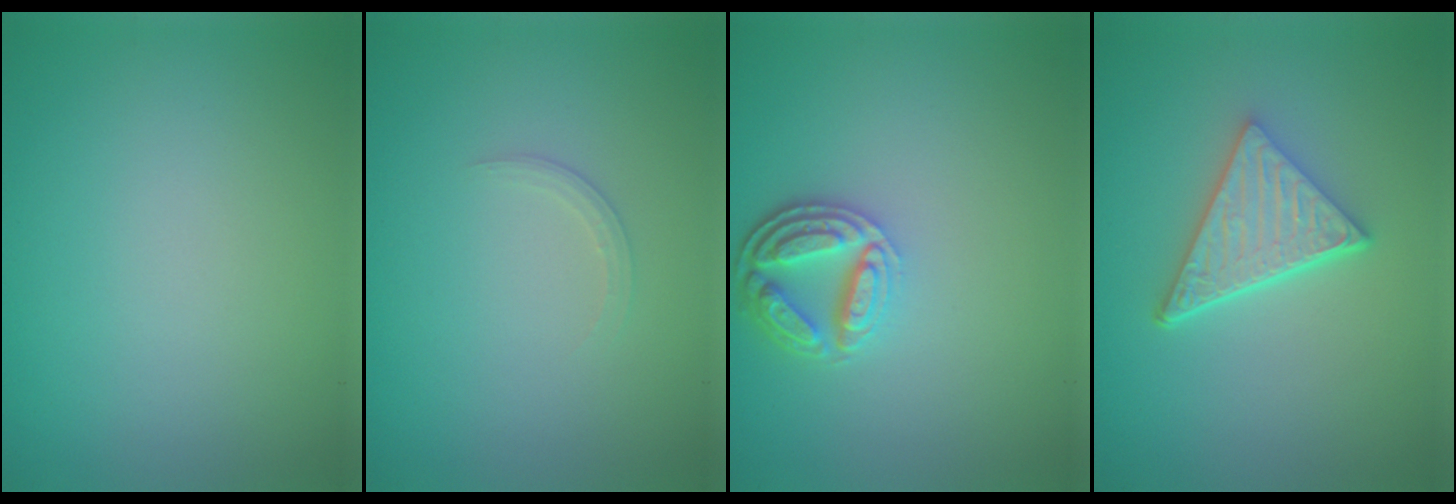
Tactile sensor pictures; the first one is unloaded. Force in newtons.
{"total": 1.0, "press": 1.0, "slide": 0.0}
{"total": 4.0, "press": 3.2, "slide": 2.5}
{"total": 5.0, "press": 3.6, "slide": 3.5}